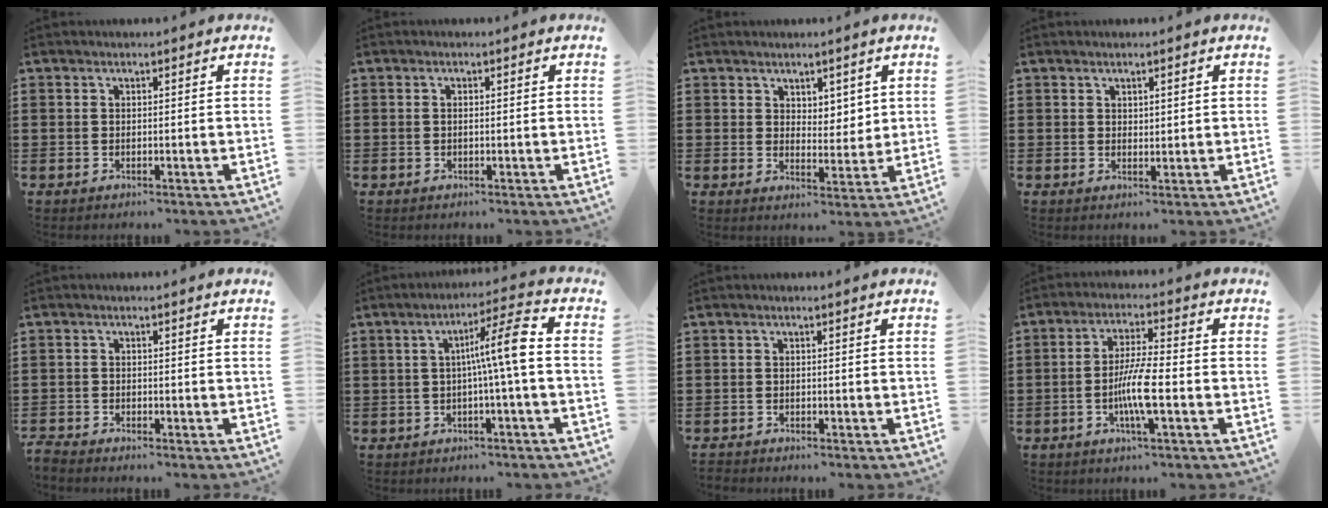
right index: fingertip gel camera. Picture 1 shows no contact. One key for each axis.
{"total": 0.6, "fx": -0.1, "fy": 0.1, "fz": 0.6, "tx": -0.012, "ty": -0.003, "tz": -0.001}
{"total": 3.8, "fx": 2.8, "fy": 2.5, "fz": 0.4, "tx": -0.012, "ty": 0.001, "tz": 0.052}
{"total": 1.0, "fx": 0.8, "fy": 0.5, "fz": 0.4, "tx": -0.009, "ty": 0.002, "tz": 0.015}
{"total": 1.5, "fx": -1.5, "fy": 0.0, "fz": 0.0, "tx": -0.003, "ty": -0.001, "tz": -0.033}
{"total": 8.4, "fx": -0.1, "fy": 0.2, "fz": 8.4, "tx": -0.139, "ty": -0.002, "tz": -0.015}
{"total": 0.8, "fx": -0.8, "fy": 0.1, "fz": -0.1, "tx": 0.001, "ty": 0.002, "tz": -0.018}
{"total": 7.4, "fx": -2.1, "fy": 1.0, "fz": 7.0, "tx": -0.145, "ty": -0.012, "tz": -0.045}